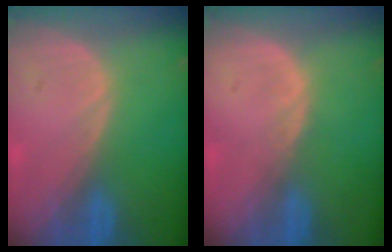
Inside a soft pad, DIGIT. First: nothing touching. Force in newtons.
{"total": 0.7, "press": 0.6, "slide": 0.2}